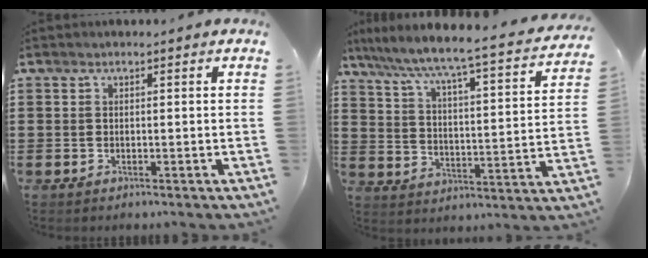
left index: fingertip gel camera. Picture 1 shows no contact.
{"total": 4.7, "force": [4.2, -0.7, 2.1], "torque": [-0.065, -0.048, 0.056]}